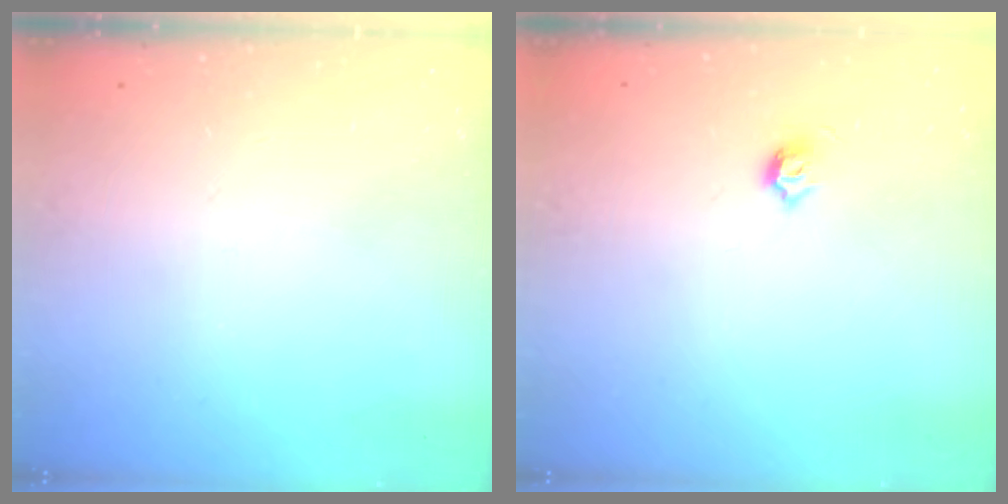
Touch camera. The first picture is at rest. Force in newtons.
{"total": 3.9, "press": 3.8, "slide": 0.7}